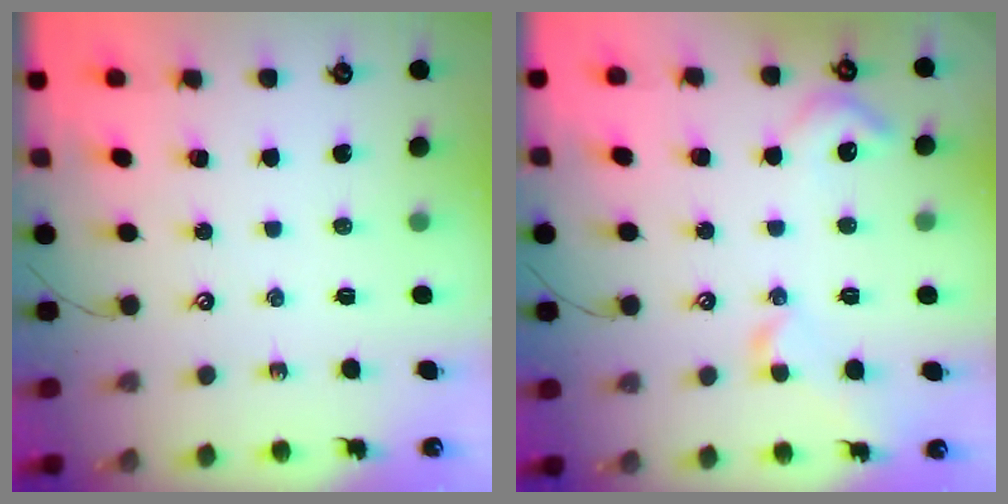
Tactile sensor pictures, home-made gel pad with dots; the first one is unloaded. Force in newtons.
{"total": 5.4, "press": 5.4, "slide": 0.8}